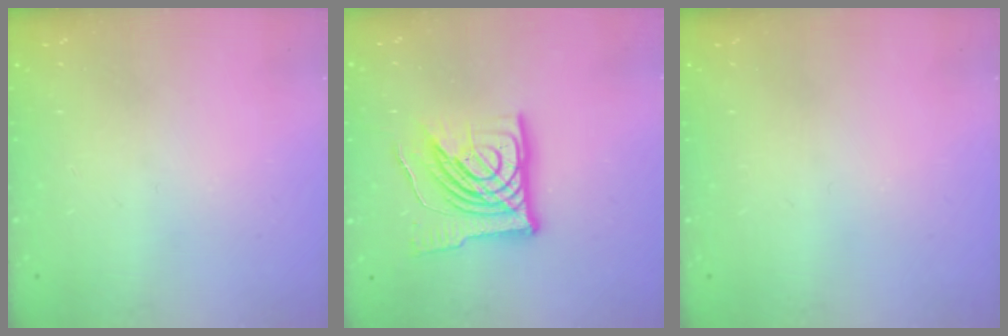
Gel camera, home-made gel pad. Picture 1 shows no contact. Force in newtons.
{"total": 19.8, "press": 19.7, "slide": 2.5}
{"total": 0.0}